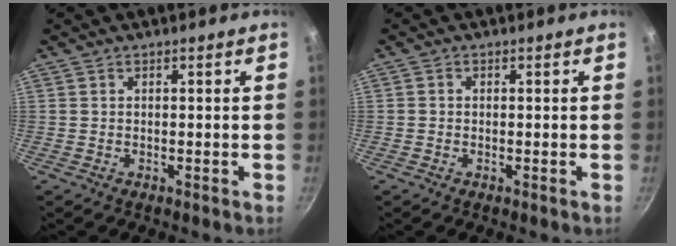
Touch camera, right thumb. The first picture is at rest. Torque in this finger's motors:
{"motor_torque": [0.01, -0.23, -0.42, -0.18, 0.04]}